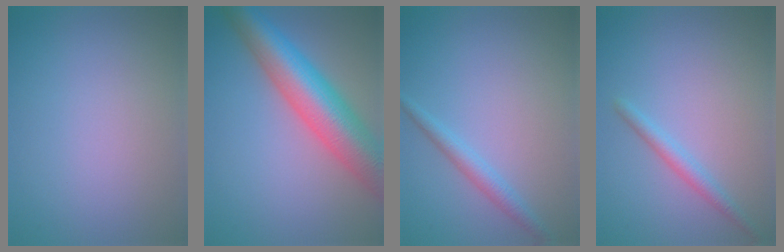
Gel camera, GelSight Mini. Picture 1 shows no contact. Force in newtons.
{"total": 9.4, "press": 9.4, "slide": 0.3}
{"total": 1.9, "press": 1.9, "slide": 0.0}
{"total": 1.8, "press": 1.8, "slide": 0.0}